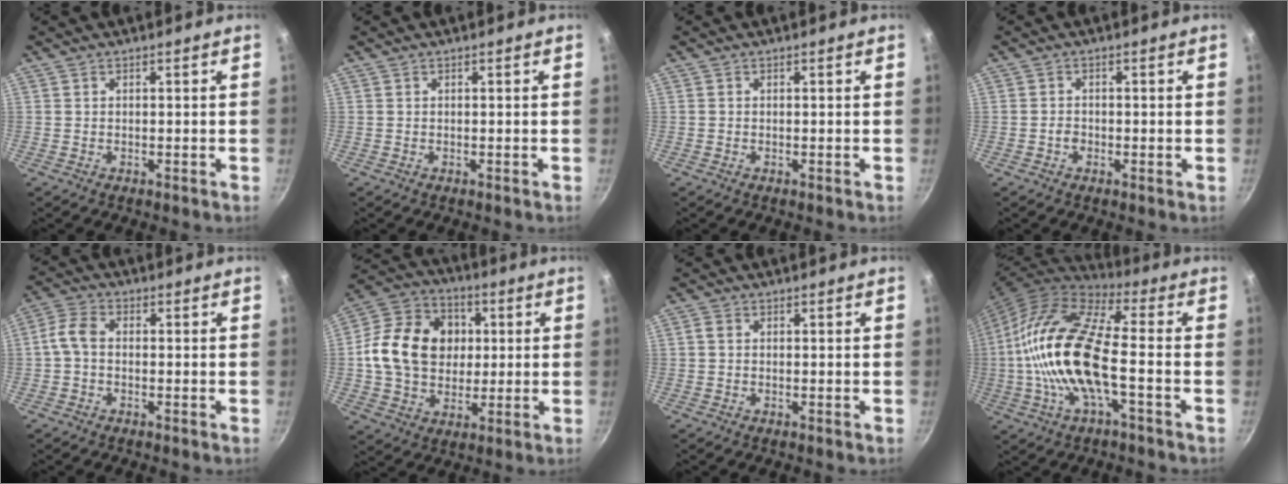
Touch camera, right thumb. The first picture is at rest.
{"total": 0.0}
{"total": 0.0}
{"total": 1.4, "force": [-0.5, 1.0, 0.7], "torque": [-0.012, 0.005, -0.011]}
{"total": 4.7, "force": [-0.6, 3.2, 3.3], "torque": [-0.076, 0.022, -0.026]}
{"total": 18.5, "force": [1.8, 14.8, 11.0], "torque": [-0.164, 0.021, 0.024]}
{"total": 1.2, "force": [0.2, 1.0, 0.7], "torque": [-0.013, 0.005, 0.002]}
{"total": 20.3, "force": [-2.5, 7.6, 18.6], "torque": [-0.365, 0.030, -0.065]}